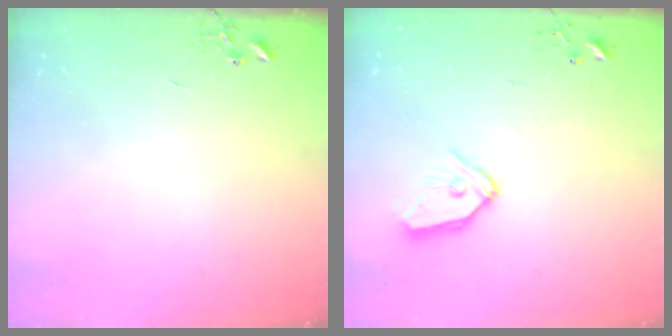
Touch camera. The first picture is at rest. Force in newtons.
{"total": 9.9, "press": 9.8, "slide": 1.2}